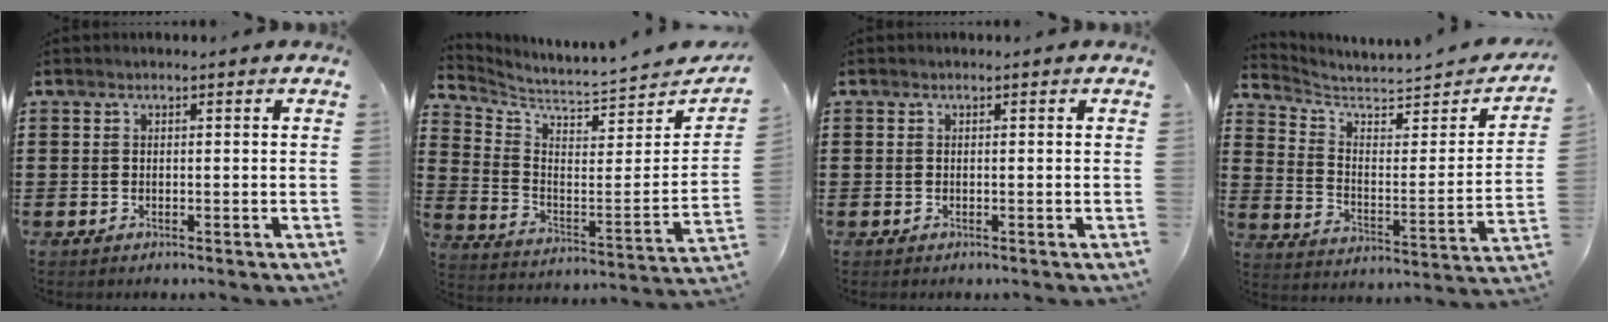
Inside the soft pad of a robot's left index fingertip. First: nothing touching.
{"total": 4.4, "force": [4.3, 0.0, 1.1], "torque": [-0.048, -0.057, 0.068]}
{"total": 0.0}
{"total": 4.6, "force": [4.2, 1.1, 1.6], "torque": [-0.056, -0.035, 0.068]}